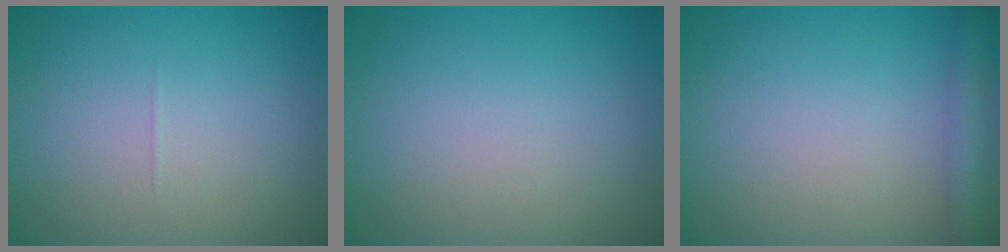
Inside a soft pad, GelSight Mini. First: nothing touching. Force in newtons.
{"total": 0.0}
{"total": 2.7, "press": 2.7, "slide": 0.2}